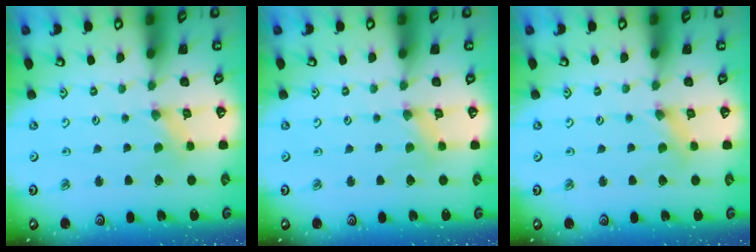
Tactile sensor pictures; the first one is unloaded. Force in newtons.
{"total": 1.2, "press": 1.1, "slide": 0.3}
{"total": 1.2, "press": 1.1, "slide": 0.2}